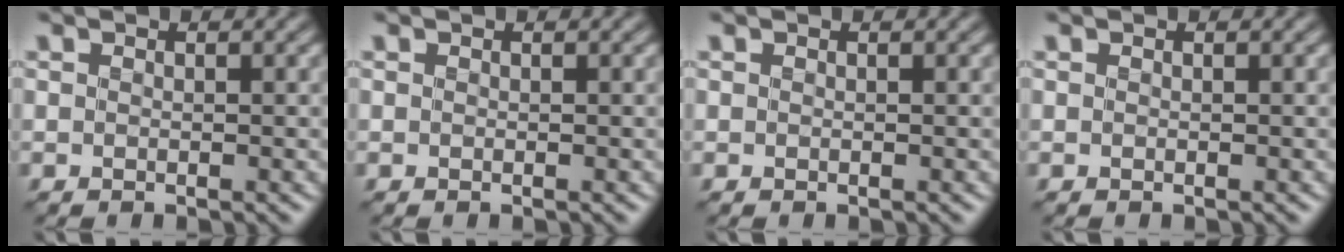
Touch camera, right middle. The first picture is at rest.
{"total": 0.0}
{"total": 0.0}
{"total": 0.0}